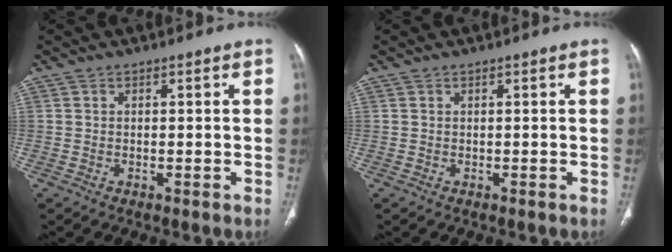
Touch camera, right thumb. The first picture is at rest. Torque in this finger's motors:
{"motor_torque": [0.00, 0.00, -0.11, 0.09, 0.00]}